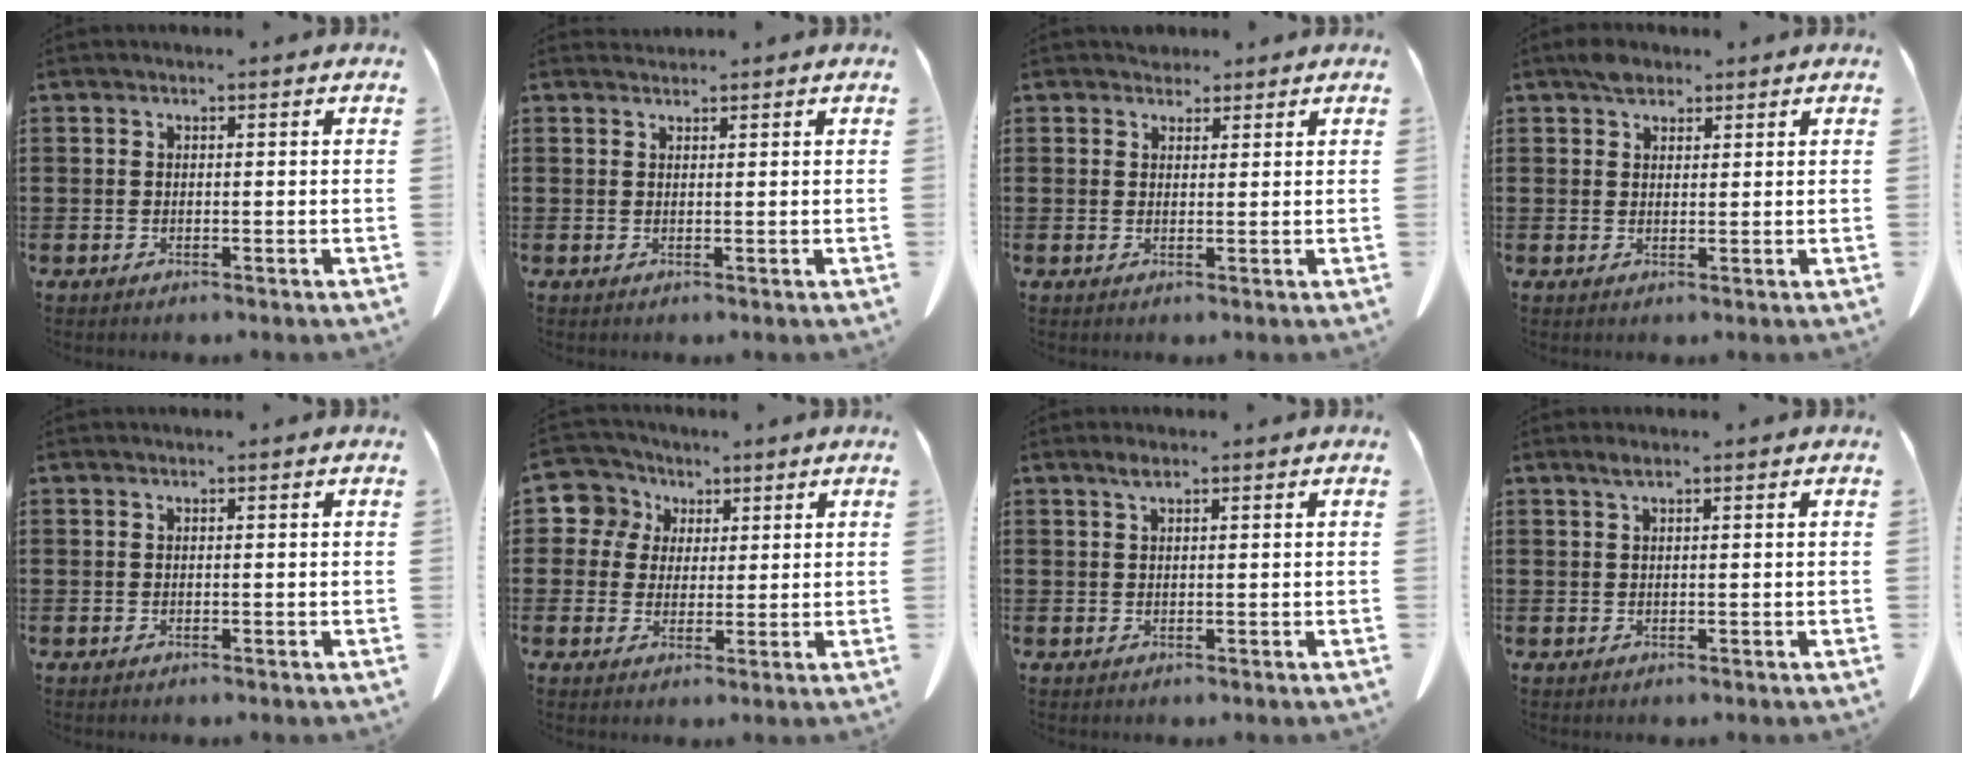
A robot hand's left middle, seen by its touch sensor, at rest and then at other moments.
{"total": 1.0, "force": [0.9, 0.2, 0.0], "torque": [-0.001, 0.000, 0.019]}
{"total": 2.3, "force": [2.0, 1.1, 0.2], "torque": [-0.001, 0.002, 0.038]}
{"total": 2.6, "force": [2.0, 1.4, 0.8], "torque": [-0.013, 0.002, 0.037]}
{"total": 0.0}
{"total": 6.1, "force": [2.4, 5.6, 1.0], "torque": [-0.054, -0.001, 0.040]}
{"total": 1.4, "force": [0.8, 0.3, 1.1], "torque": [-0.023, 0.001, 0.013]}
{"total": 1.0, "force": [0.6, 0.1, 0.8], "torque": [-0.018, 0.000, 0.011]}